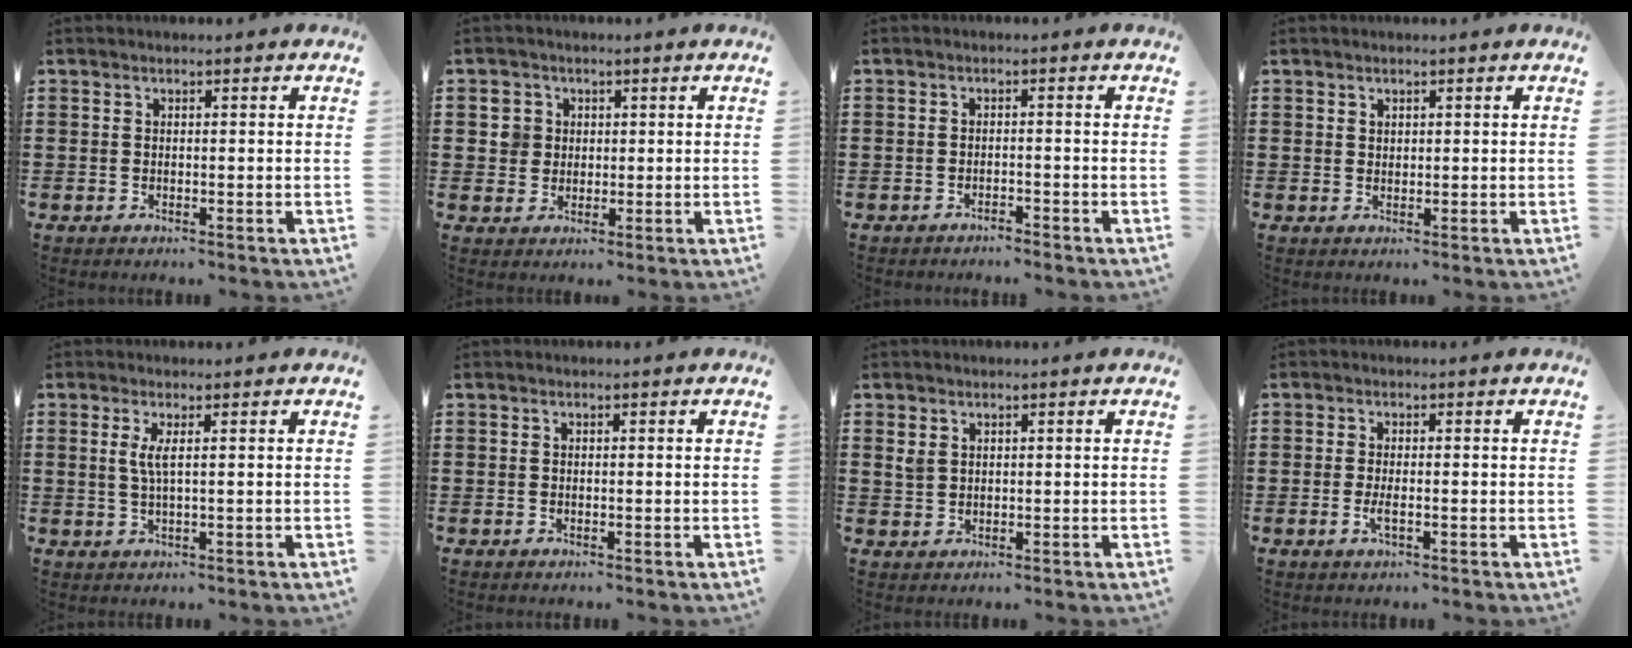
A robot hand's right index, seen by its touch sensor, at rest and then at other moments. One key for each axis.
{"total": 3.5, "fx": 0.8, "fy": 3.3, "fz": 0.6, "tx": -0.029, "ty": 0.013, "tz": 0.013}
{"total": 1.1, "fx": -1.1, "fy": 0.0, "fz": 0.1, "tx": -0.006, "ty": -0.001, "tz": -0.022}
{"total": 1.1, "fx": 0.8, "fy": 0.6, "fz": 0.2, "tx": -0.005, "ty": 0.002, "tz": 0.016}
{"total": 2.6, "fx": 0.6, "fy": 0.1, "fz": 2.5, "tx": -0.052, "ty": -0.002, "tz": 0.008}
{"total": 0.0}
{"total": 2.0, "fx": 1.2, "fy": 1.3, "fz": 0.8, "tx": -0.019, "ty": 0.005, "tz": 0.023}
{"total": 2.0, "fx": -0.6, "fy": 0.5, "fz": 1.9, "tx": -0.041, "ty": -0.003, "tz": -0.012}